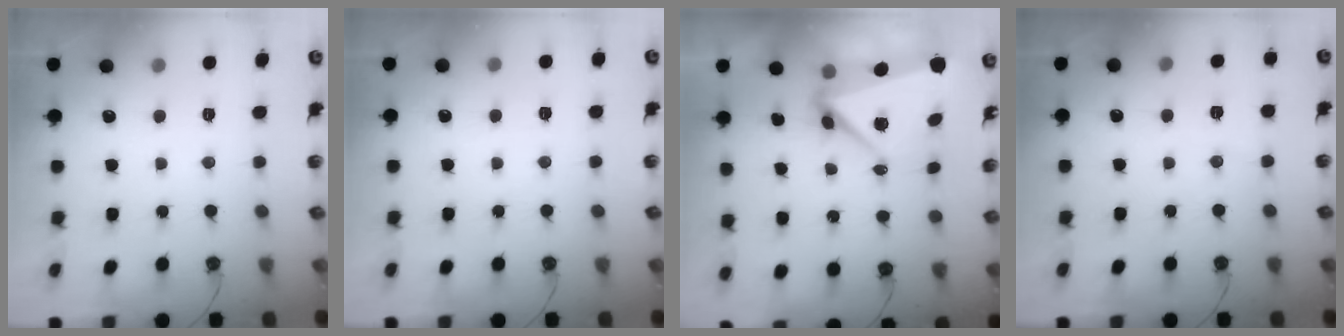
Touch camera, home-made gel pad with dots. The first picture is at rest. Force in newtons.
{"total": 2.5, "press": 1.8, "slide": 1.7}
{"total": 6.7, "press": 6.7, "slide": 1.0}
{"total": 3.6, "press": 3.5, "slide": 0.9}